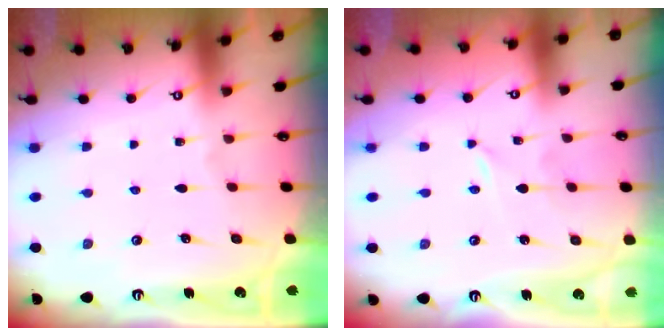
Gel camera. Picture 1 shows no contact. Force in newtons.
{"total": 0.0}